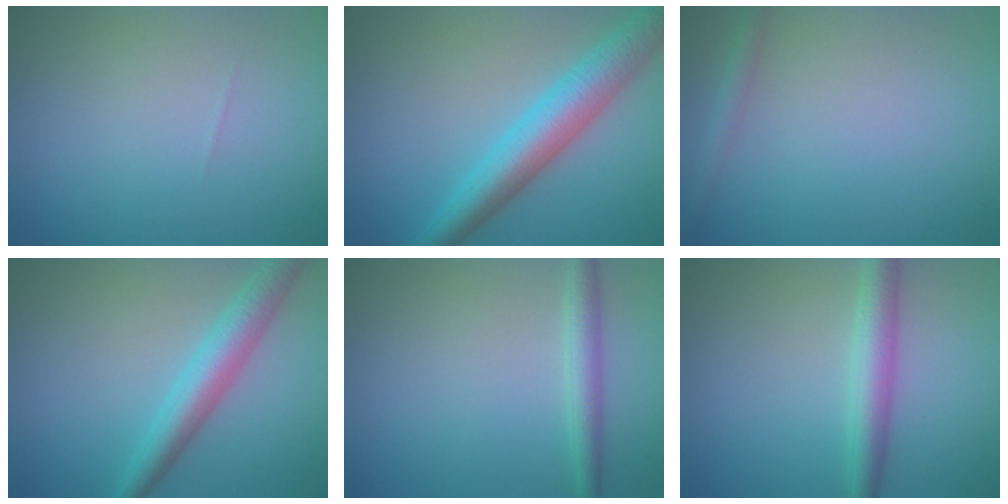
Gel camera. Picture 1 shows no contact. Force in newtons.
{"total": 6.3, "press": 6.3, "slide": 0.2}
{"total": 1.3, "press": 1.3, "slide": 0.1}
{"total": 4.5, "press": 4.5, "slide": 0.1}
{"total": 2.3, "press": 2.3, "slide": 0.1}
{"total": 3.5, "press": 3.5, "slide": 0.1}